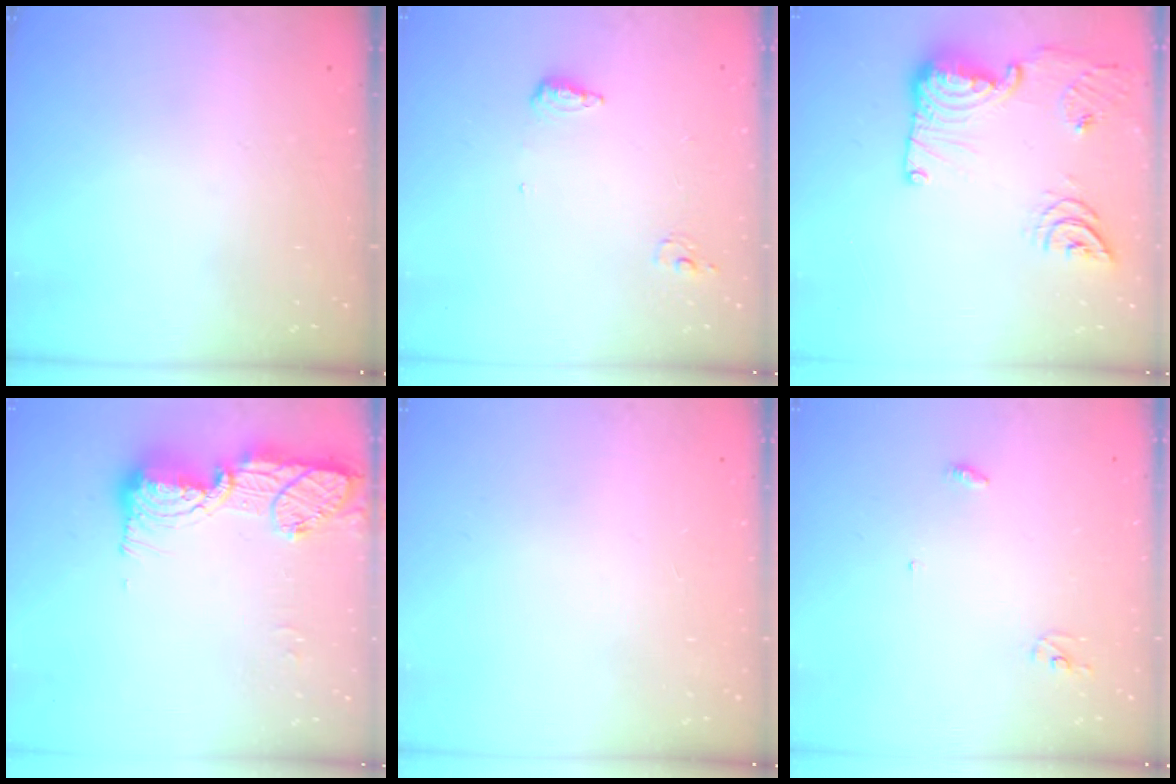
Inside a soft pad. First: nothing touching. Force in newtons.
{"total": 6.3, "press": 6.1, "slide": 1.6}
{"total": 20.1, "press": 19.4, "slide": 5.4}
{"total": 15.1, "press": 15.0, "slide": 1.0}
{"total": 1.1, "press": 0.9, "slide": 0.6}
{"total": 2.8, "press": 2.8, "slide": 0.2}